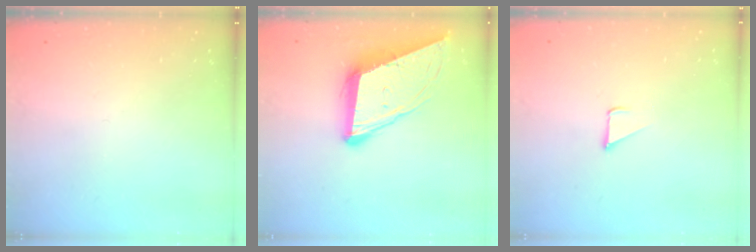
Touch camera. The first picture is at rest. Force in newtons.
{"total": 12.6, "press": 12.0, "slide": 3.9}
{"total": 1.7, "press": 1.7, "slide": 0.1}